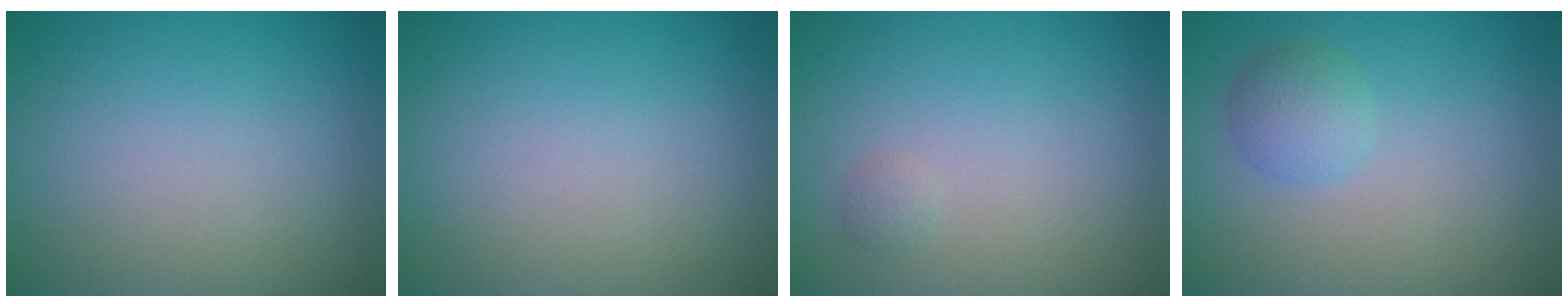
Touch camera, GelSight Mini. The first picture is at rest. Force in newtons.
{"total": 0.0}
{"total": 0.6, "press": 0.6, "slide": 0.0}
{"total": 2.2, "press": 2.2, "slide": 0.1}